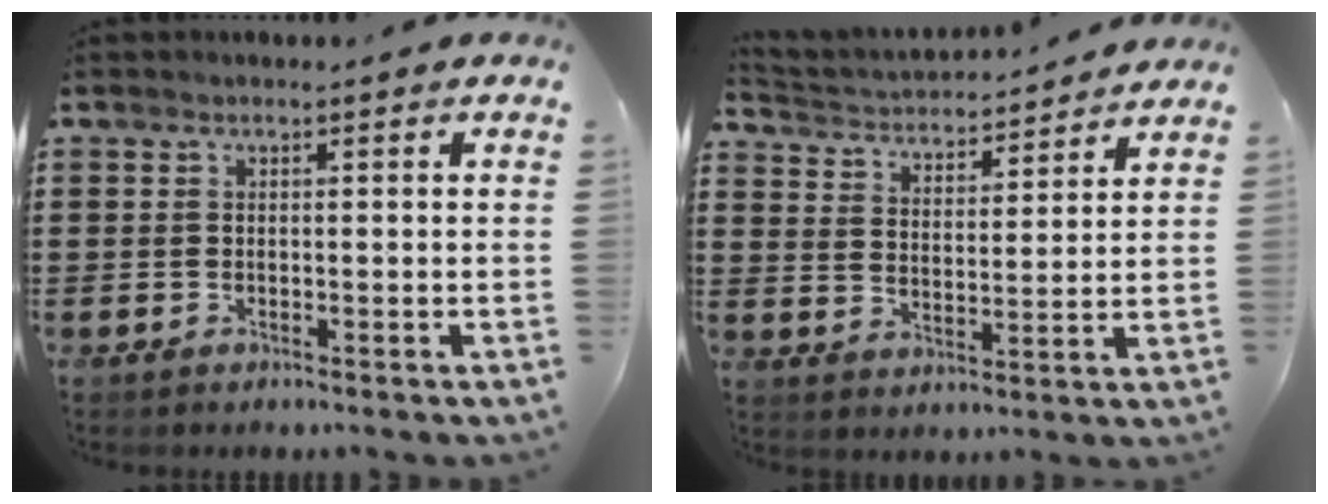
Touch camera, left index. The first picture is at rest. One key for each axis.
{"total": 3.2, "fx": 3.2, "fy": 0.4, "fz": -0.1, "tx": -0.020, "ty": -0.028, "tz": 0.049}